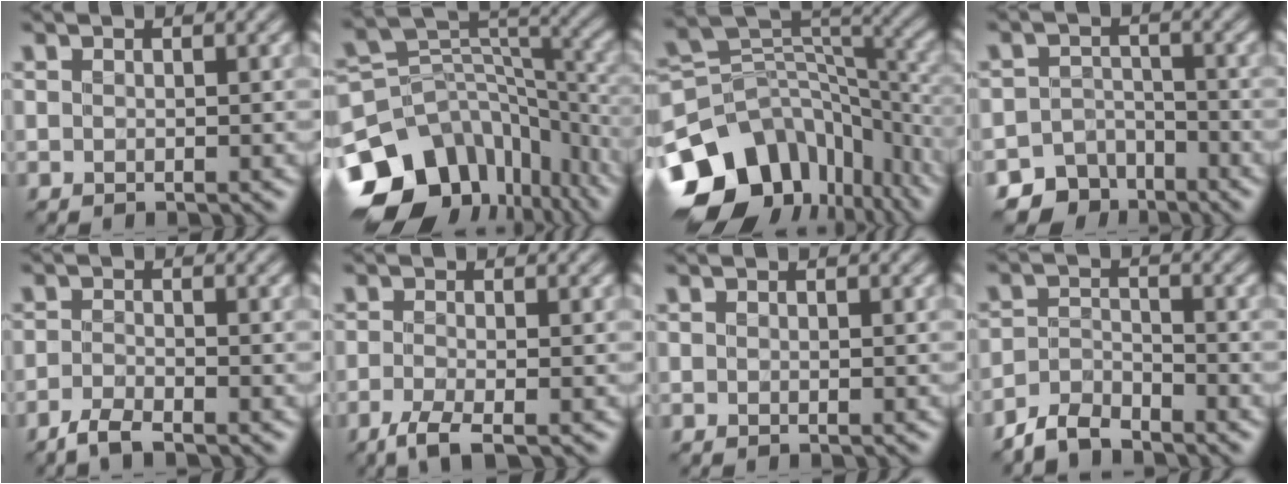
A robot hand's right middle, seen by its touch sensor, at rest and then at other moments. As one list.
[{"total": 15.3, "force": [-8.2, 10.5, 7.4], "torque": [-0.171, 0.007, -0.110]}, {"total": 14.3, "force": [-7.0, 9.7, 7.8], "torque": [-0.184, 0.004, -0.104]}, {"total": 5.1, "force": [-4.0, 3.1, 0.6], "torque": [0.005, -0.009, -0.060]}, {"total": 2.1, "force": [-1.7, 0.3, 1.2], "torque": [-0.031, -0.003, -0.042]}, {"total": 2.5, "force": [-1.5, 0.4, 1.9], "torque": [-0.045, -0.008, -0.041]}, {"total": 0.0}, {"total": 3.2, "force": [-2.9, 0.9, 0.9], "torque": [-0.020, 0.003, -0.068]}]